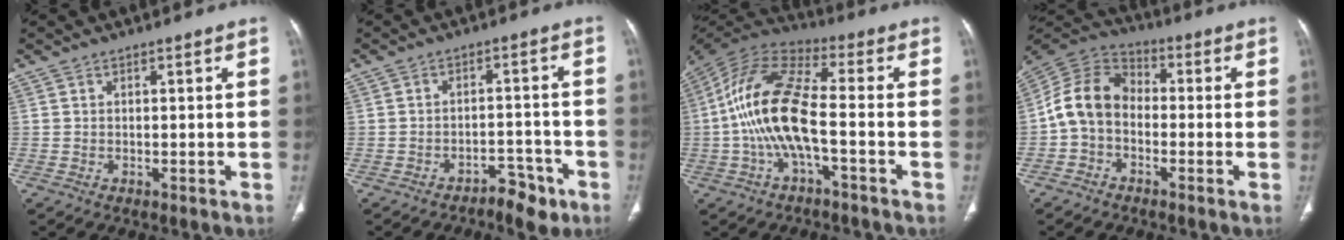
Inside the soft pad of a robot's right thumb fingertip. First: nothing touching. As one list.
[{"total": 5.3, "force": [-3.7, 2.6, 2.8], "torque": [-0.024, 0.033, -0.051]}, {"total": 15.1, "force": [-2.7, 5.2, 13.9], "torque": [-0.296, 0.040, -0.056]}, {"total": 10.2, "force": [-1.6, 7.6, 6.6], "torque": [-0.118, 0.035, -0.047]}]